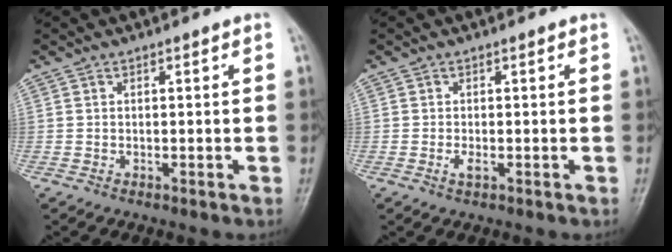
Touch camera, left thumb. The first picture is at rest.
{"total": 1.6, "force": [-0.2, 0.6, 1.5], "torque": [-0.024, -0.001, -0.003]}